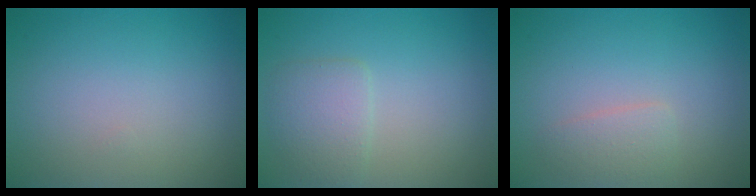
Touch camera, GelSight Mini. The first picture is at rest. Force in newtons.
{"total": 2.4, "press": 2.4, "slide": 0.2}
{"total": 1.6, "press": 1.6, "slide": 0.0}